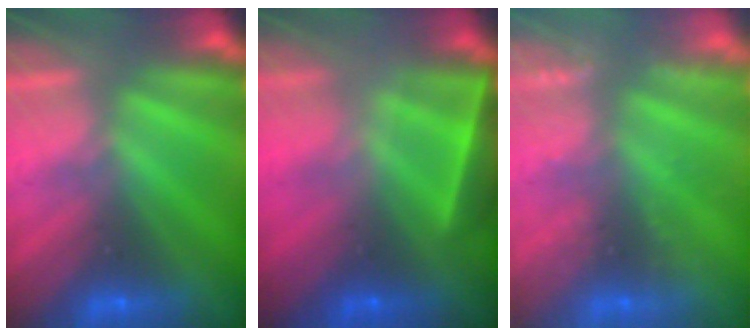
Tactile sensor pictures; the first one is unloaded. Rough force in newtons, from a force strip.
{"total": 4.7}
{"total": 2.4}